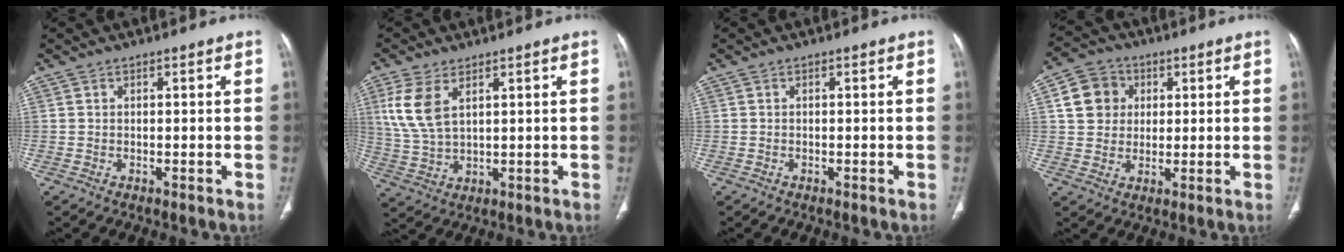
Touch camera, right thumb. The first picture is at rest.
{"total": 8.0, "force": [3.3, 4.0, 6.1], "torque": [-0.139, -0.004, 0.076]}
{"total": 0.0}
{"total": 8.3, "force": [2.1, 7.4, 3.1], "torque": [-0.031, 0.004, 0.032]}